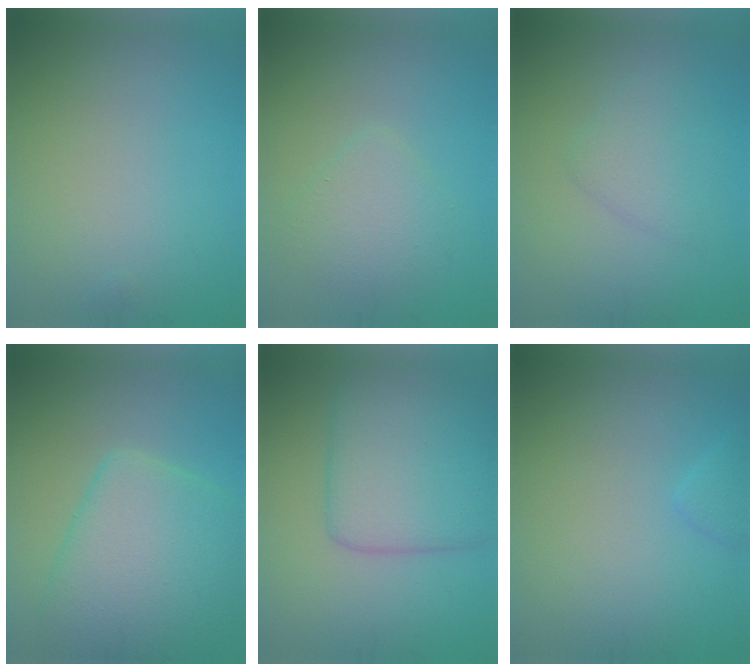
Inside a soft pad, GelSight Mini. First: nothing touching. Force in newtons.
{"total": 2.5, "press": 2.5, "slide": 0.2}
{"total": 2.6, "press": 2.6, "slide": 0.2}
{"total": 8.9, "press": 8.9, "slide": 0.4}
{"total": 7.4, "press": 7.4, "slide": 0.1}
{"total": 1.0, "press": 1.0, "slide": 0.1}